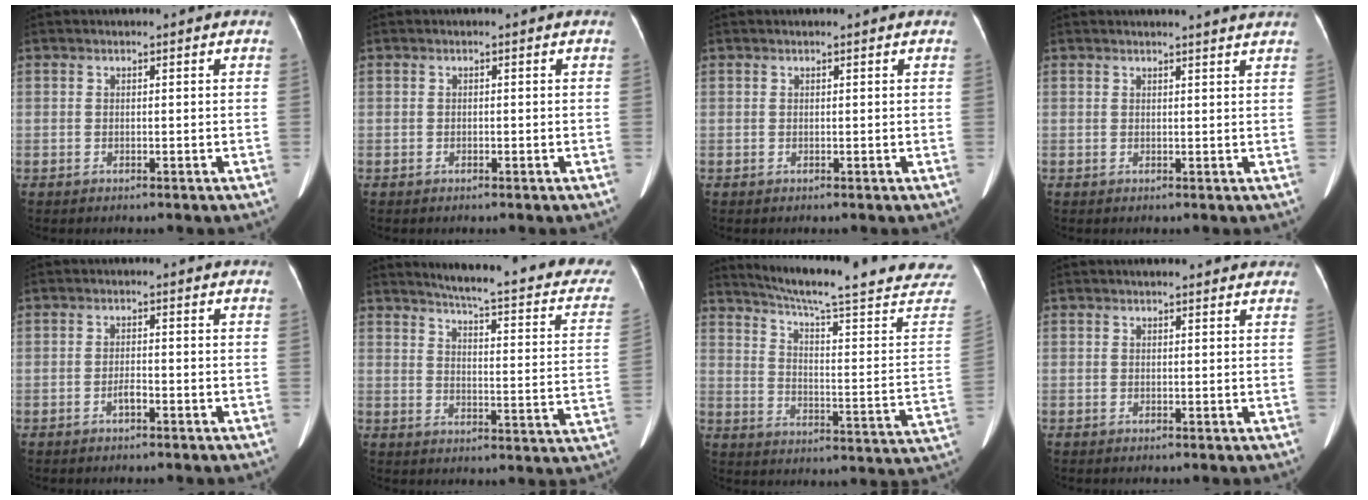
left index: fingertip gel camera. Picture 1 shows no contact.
{"total": 0.0}
{"total": 0.5, "force": [0.5, 0.0, 0.2], "torque": [-0.003, 0.005, 0.008]}
{"total": 4.4, "force": [4.1, -0.6, 1.4], "torque": [-0.018, 0.002, 0.036]}
{"total": 1.5, "force": [-1.0, 0.3, 1.1], "torque": [-0.022, 0.000, -0.016]}
{"total": 22.5, "force": [19.6, 2.7, 10.8], "torque": [-0.137, -0.059, 0.219]}
{"total": 27.4, "force": [23.9, 0.8, 13.3], "torque": [-0.196, -0.082, 0.301]}
{"total": 6.9, "force": [5.9, 1.7, 3.2], "torque": [-0.034, 0.018, 0.066]}